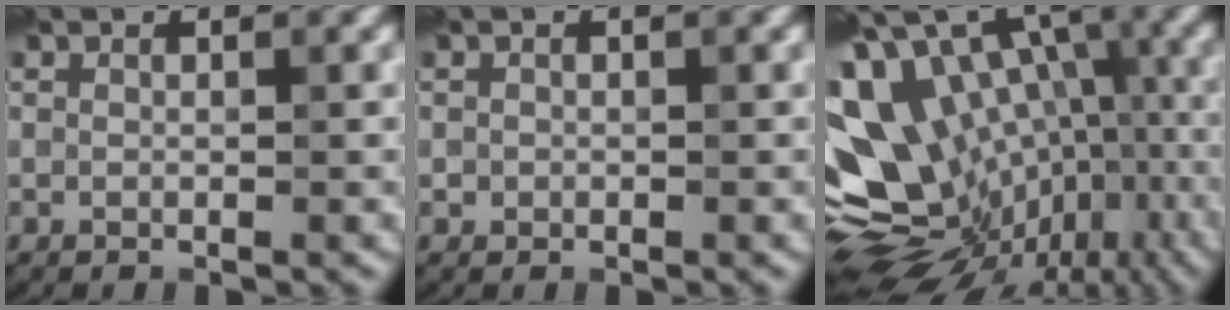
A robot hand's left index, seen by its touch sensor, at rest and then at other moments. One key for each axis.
{"total": 0.5, "fx": 0.0, "fy": 0.5, "fz": 0.0, "tx": 0.006, "ty": -0.003, "tz": -0.002}
{"total": 17.1, "fx": -3.1, "fy": 12.2, "fz": 11.6, "tx": -0.201, "ty": 0.011, "tz": 0.006}